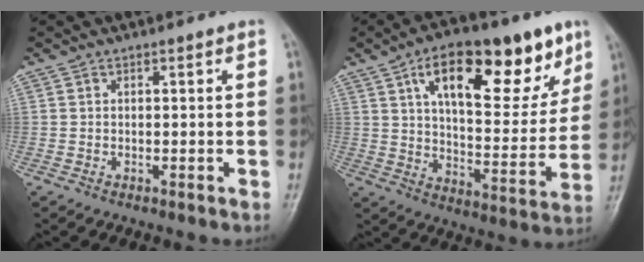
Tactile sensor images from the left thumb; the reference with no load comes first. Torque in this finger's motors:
{"motor_torque": [2.90, 2.10, 1.26, -1.52, 0.52]}